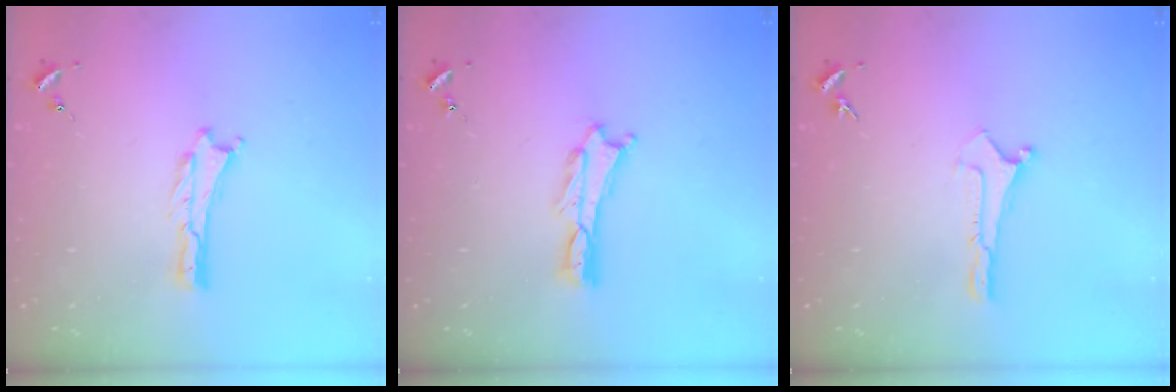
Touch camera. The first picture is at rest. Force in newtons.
{"total": 0.8, "press": 0.7, "slide": 0.2}
{"total": 0.0}